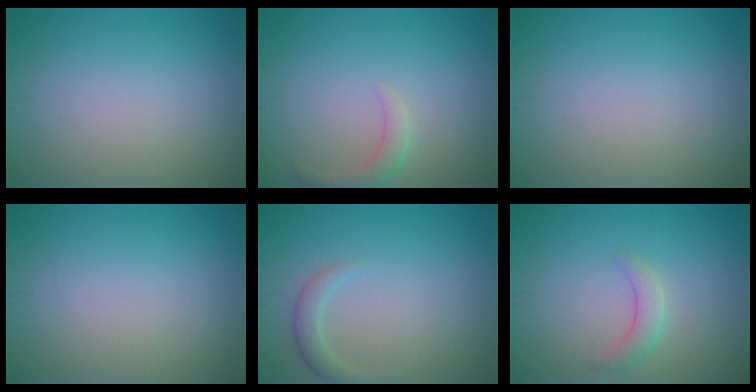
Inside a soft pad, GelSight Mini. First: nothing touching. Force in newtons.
{"total": 1.9, "press": 1.8, "slide": 0.1}
{"total": 0.0}
{"total": 0.0}
{"total": 1.7, "press": 1.7, "slide": 0.1}
{"total": 1.8, "press": 1.8, "slide": 0.2}